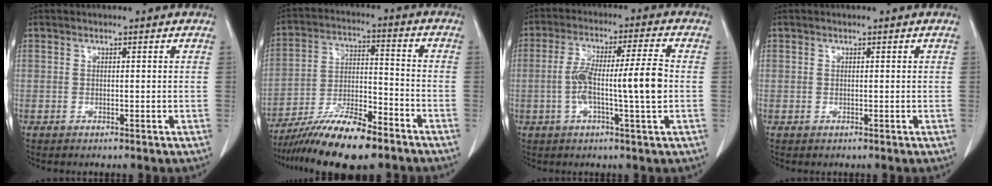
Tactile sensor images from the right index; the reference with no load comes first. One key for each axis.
{"total": 14.4, "fx": -10.9, "fy": 2.8, "fz": 8.9, "tx": -0.165, "ty": -0.010, "tz": -0.193}
{"total": 10.5, "fx": -1.2, "fy": 0.3, "fz": 10.4, "tx": -0.189, "ty": 0.017, "tz": -0.025}
{"total": 0.6, "fx": 0.0, "fy": 0.6, "fz": 0.0, "tx": 0.007, "ty": 0.005, "tz": -0.003}